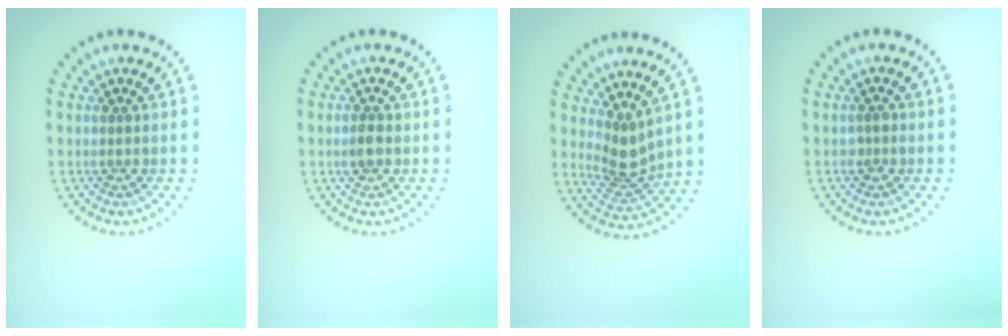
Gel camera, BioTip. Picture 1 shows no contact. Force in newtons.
{"total": 1.3, "press": 1.3, "slide": 0.1}
{"total": 2.9, "press": 2.1, "slide": 1.9}
{"total": 0.7, "press": 0.6, "slide": 0.1}